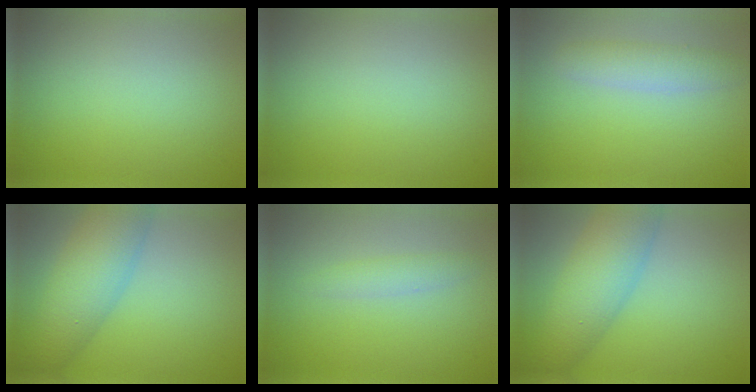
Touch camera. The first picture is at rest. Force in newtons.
{"total": 0.0}
{"total": 2.6, "press": 2.6, "slide": 0.1}
{"total": 6.9, "press": 6.9, "slide": 0.2}
{"total": 1.4, "press": 1.4, "slide": 0.0}
{"total": 6.7, "press": 6.7, "slide": 0.3}